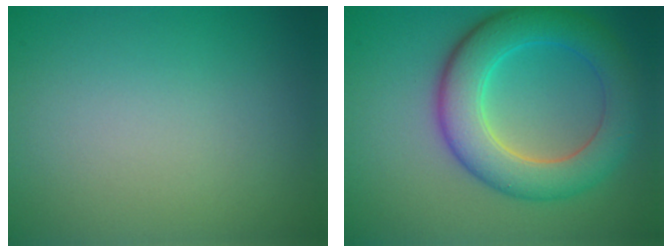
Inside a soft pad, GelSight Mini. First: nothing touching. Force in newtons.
{"total": 7.2, "press": 7.2, "slide": 0.2}